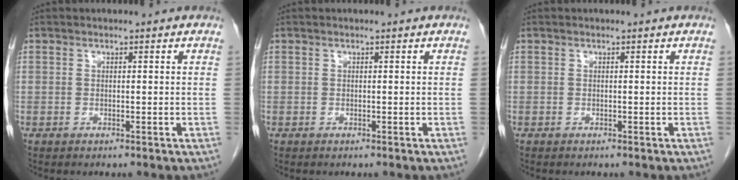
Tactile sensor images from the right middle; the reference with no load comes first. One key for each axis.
{"total": 0.0}
{"total": 0.0}